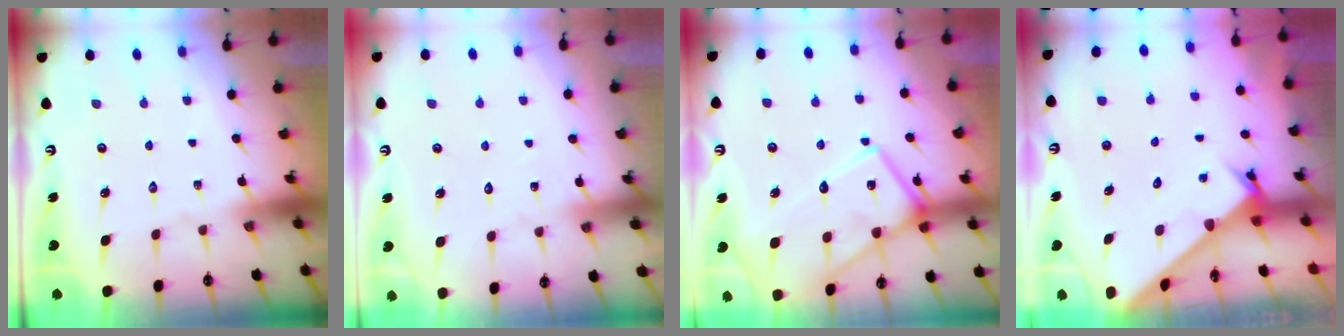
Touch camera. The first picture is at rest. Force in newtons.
{"total": 5.1, "press": 5.1, "slide": 0.6}
{"total": 15.1, "press": 15.0, "slide": 1.4}
{"total": 2.6, "press": 2.6, "slide": 0.3}